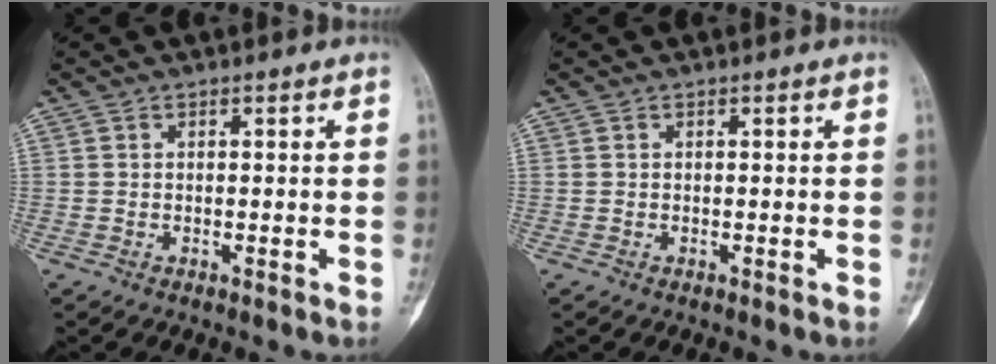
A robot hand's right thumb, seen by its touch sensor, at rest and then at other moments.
{"total": 0.0}